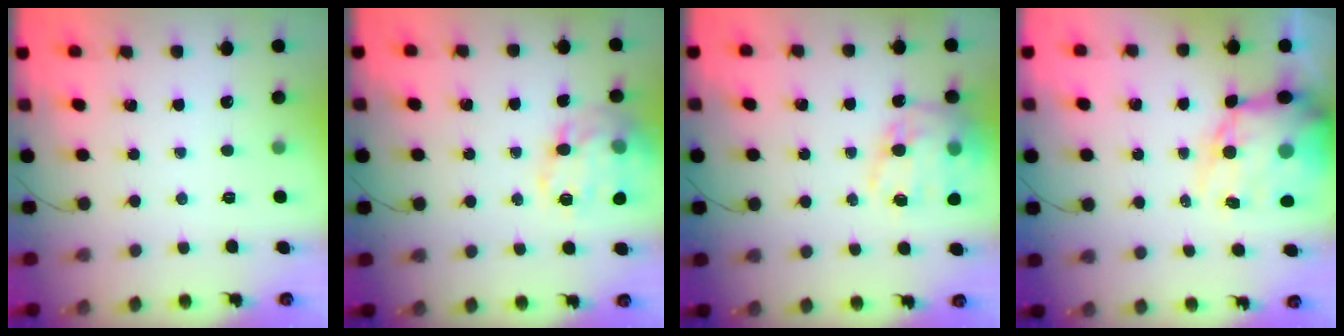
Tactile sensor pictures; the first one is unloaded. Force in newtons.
{"total": 18.3, "press": 18.2, "slide": 1.9}
{"total": 17.7, "press": 17.3, "slide": 3.9}
{"total": 15.6, "press": 15.2, "slide": 3.8}